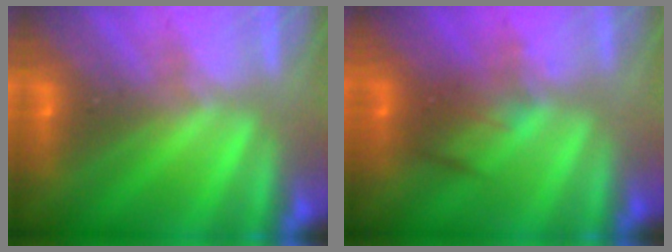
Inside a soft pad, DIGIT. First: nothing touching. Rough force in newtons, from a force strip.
{"total": 2.4}